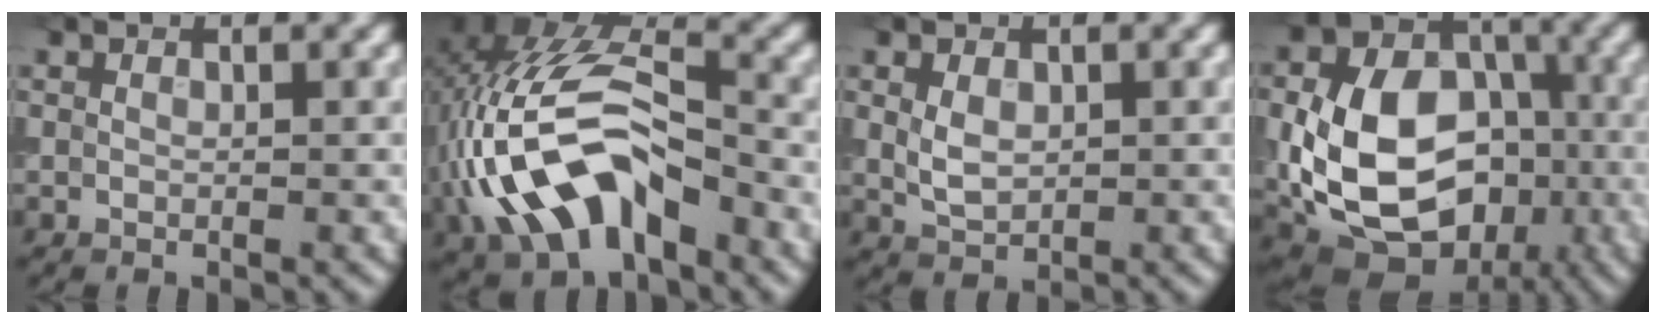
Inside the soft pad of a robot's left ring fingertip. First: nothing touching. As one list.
[{"total": 11.7, "force": [-3.4, 6.2, 9.4], "torque": [-0.191, 0.015, -0.071]}, {"total": 2.3, "force": [0.3, 1.6, 1.6], "torque": [-0.035, -0.001, 0.009]}, {"total": 13.1, "force": [-2.4, 9.6, 8.5], "torque": [-0.172, -0.019, -0.045]}]